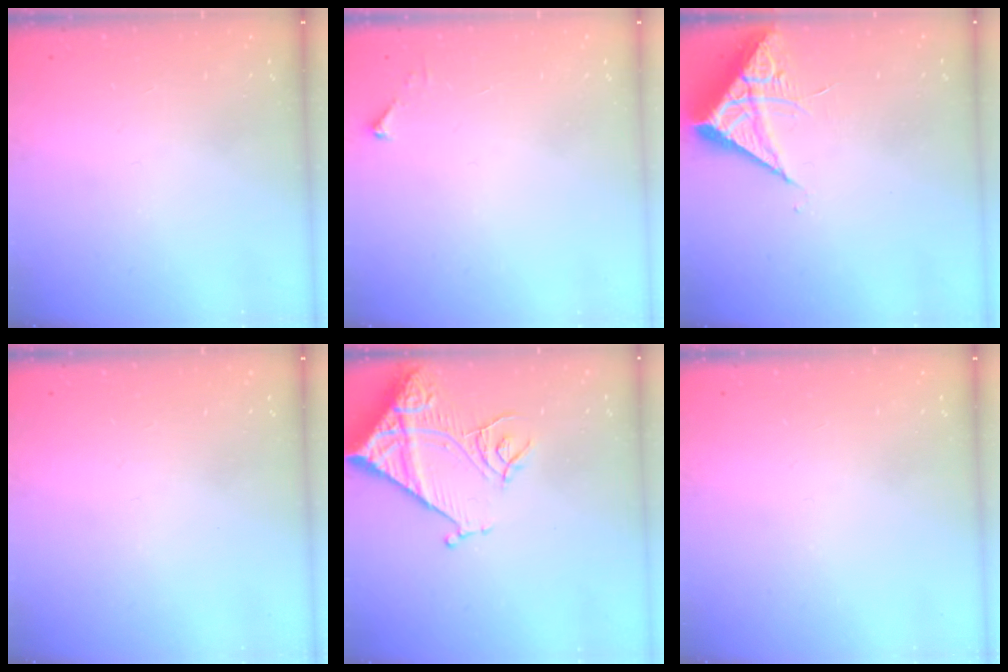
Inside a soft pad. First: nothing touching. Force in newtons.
{"total": 2.5, "press": 2.5, "slide": 0.3}
{"total": 6.2, "press": 6.2, "slide": 0.4}
{"total": 0.0}
{"total": 14.9, "press": 14.8, "slide": 1.6}
{"total": 0.0}